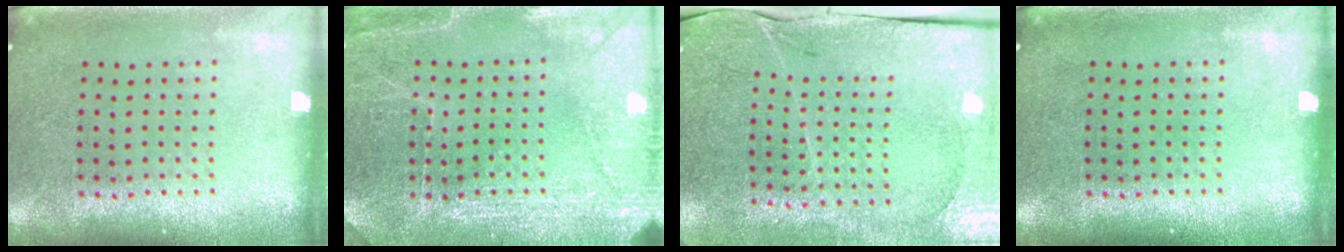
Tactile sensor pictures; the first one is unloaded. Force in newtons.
{"total": 2.9, "press": 2.9, "slide": 0.3}
{"total": 3.3, "press": 3.2, "slide": 0.6}
{"total": 0.0}